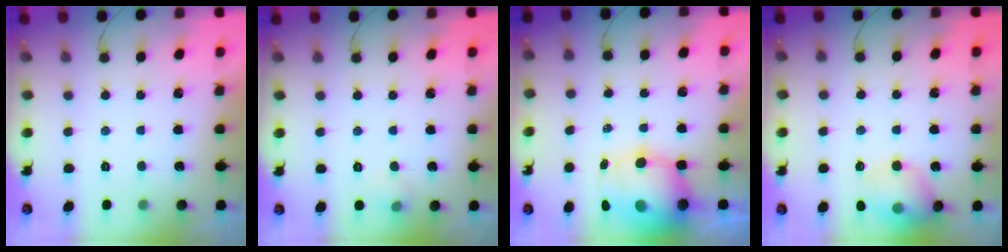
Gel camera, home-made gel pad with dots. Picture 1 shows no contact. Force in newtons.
{"total": 3.9, "press": 3.6, "slide": 1.6}
{"total": 11.4, "press": 11.0, "slide": 3.0}
{"total": 12.6, "press": 12.5, "slide": 1.8}